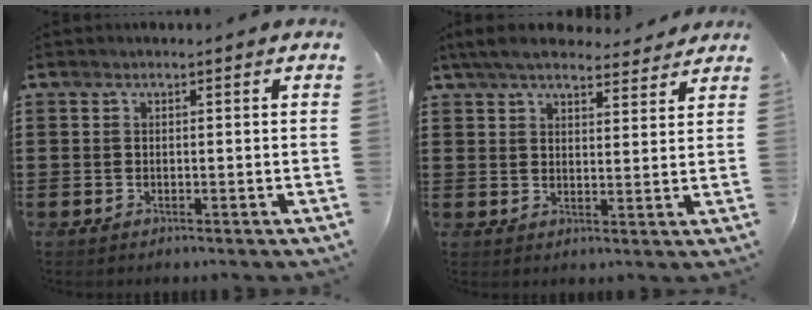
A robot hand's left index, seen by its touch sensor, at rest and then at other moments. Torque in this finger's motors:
{"motor_torque": [1.13, -1.01, 0.34, 0.05]}